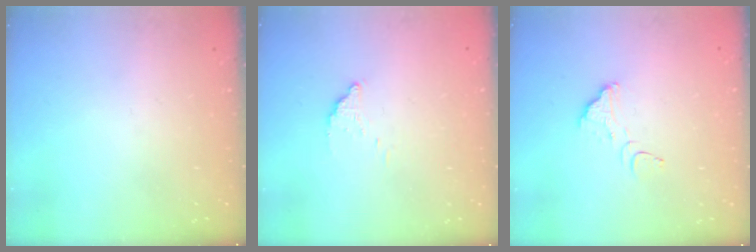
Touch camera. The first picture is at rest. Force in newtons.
{"total": 2.8, "press": 2.8, "slide": 0.0}
{"total": 3.2, "press": 3.2, "slide": 0.2}